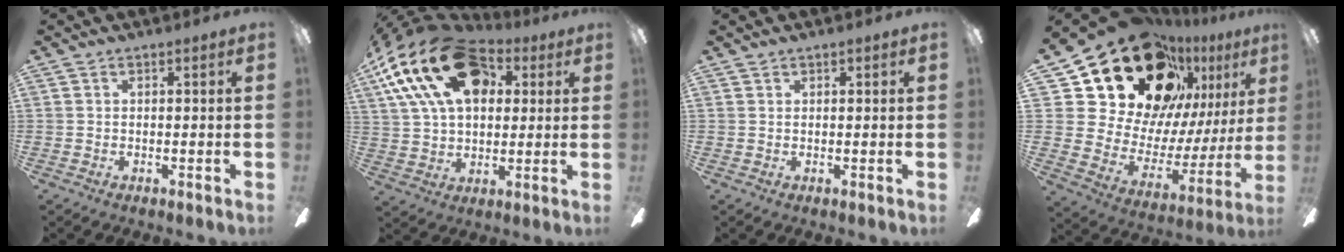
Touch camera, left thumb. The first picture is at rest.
{"total": 23.9, "force": [10.4, 14.5, 15.9], "torque": [-0.309, -0.036, 0.175]}
{"total": 0.9, "force": [0.8, 0.5, 0.1], "torque": [-0.002, 0.001, 0.015]}
{"total": 26.8, "force": [18.5, 14.8, 12.7], "torque": [-0.221, -0.130, 0.351]}